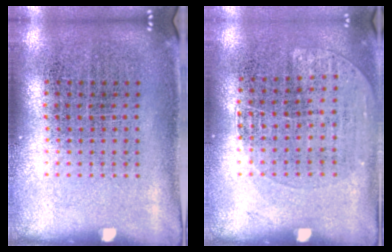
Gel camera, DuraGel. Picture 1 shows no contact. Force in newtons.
{"total": 1.2, "press": 1.0, "slide": 0.7}